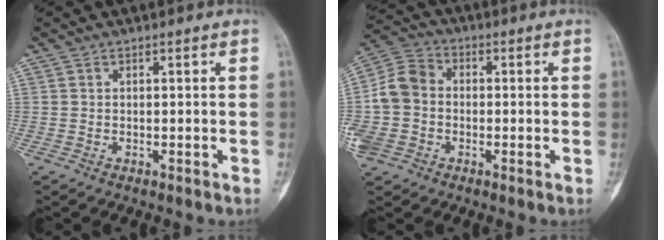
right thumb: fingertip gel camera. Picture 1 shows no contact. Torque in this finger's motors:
{"motor_torque": [-0.55, 1.07, 0.92, 0.09, 0.23]}